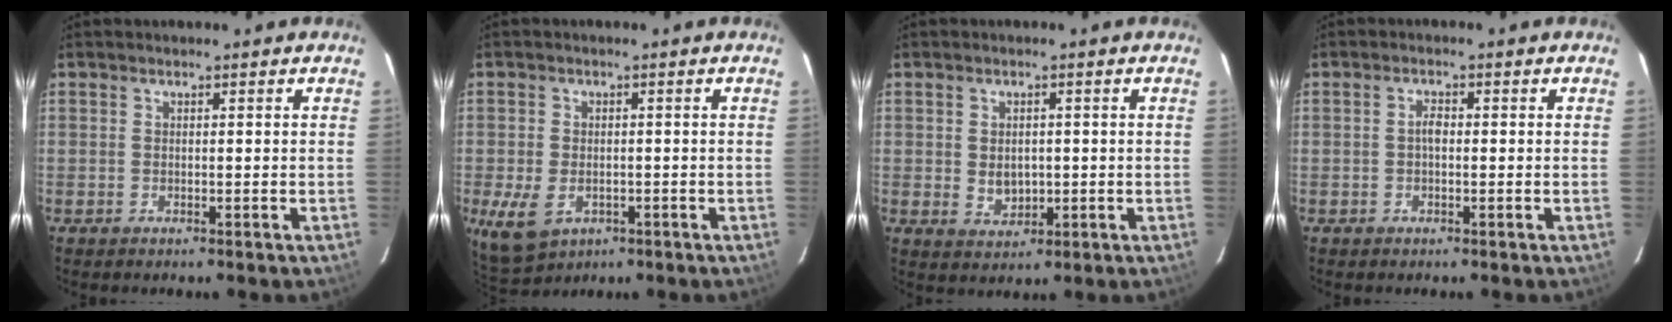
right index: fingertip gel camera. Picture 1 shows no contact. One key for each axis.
{"total": 7.1, "fx": -2.4, "fy": 4.8, "fz": 4.6, "tx": -0.105, "ty": -0.016, "tz": -0.033}
{"total": 4.1, "fx": -0.2, "fy": 3.2, "fz": 2.5, "tx": -0.042, "ty": -0.004, "tz": 0.004}
{"total": 1.6, "fx": -0.2, "fy": 0.9, "fz": 1.3, "tx": -0.025, "ty": 0.007, "tz": -0.006}